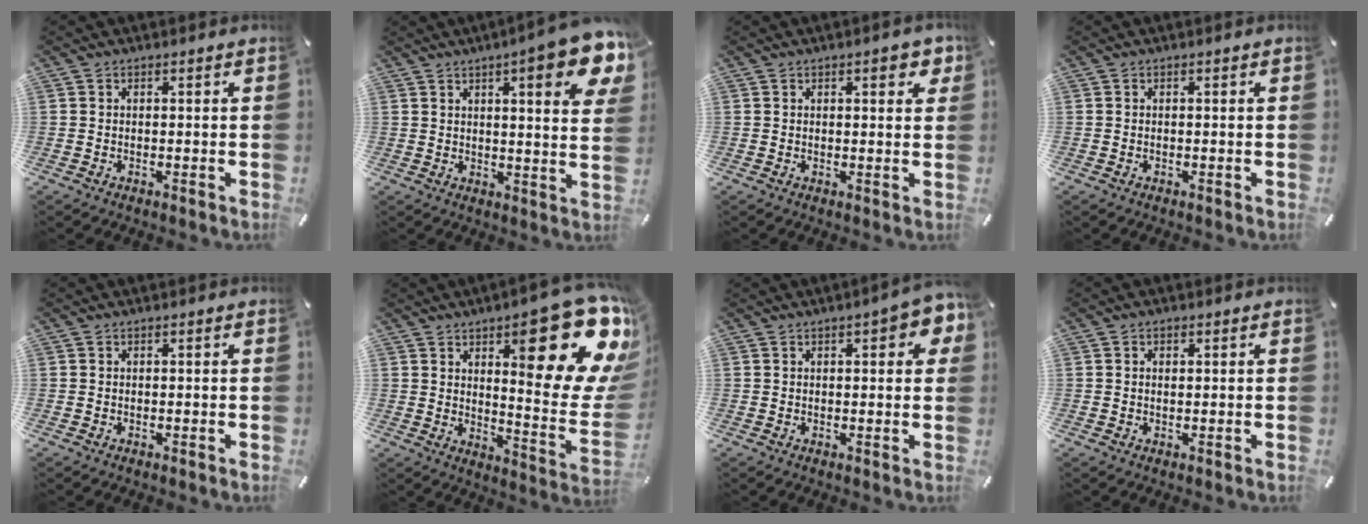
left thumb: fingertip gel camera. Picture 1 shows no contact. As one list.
[{"total": 13.0, "force": [7.2, 2.7, 10.5], "torque": [-0.144, -0.036, 0.111]}, {"total": 4.2, "force": [1.9, 1.6, 3.4], "torque": [-0.040, -0.007, 0.025]}, {"total": 0.0}, {"total": 0.0}, {"total": 27.4, "force": [14.0, 9.9, 21.4], "torque": [-0.269, -0.104, 0.230]}, {"total": 6.4, "force": [2.5, 2.4, 5.4], "torque": [-0.067, -0.008, 0.035]}, {"total": 1.0, "force": [0.2, 0.6, 0.7], "torque": [-0.017, 0.003, 0.003]}]